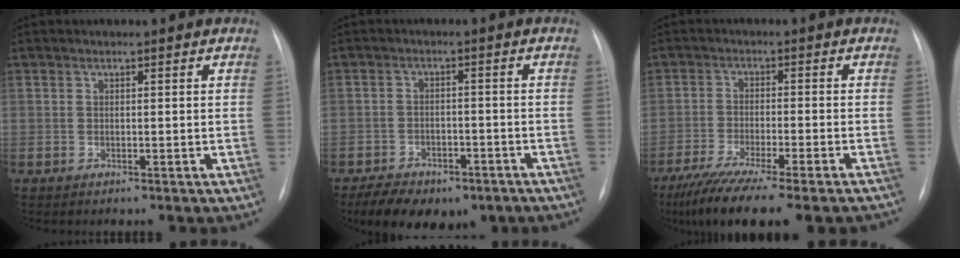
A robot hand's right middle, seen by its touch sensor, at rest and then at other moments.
{"total": 11.4, "force": [-8.1, 5.6, 5.8], "torque": [-0.097, 0.003, -0.115]}
{"total": 15.9, "force": [-12.8, 1.0, 9.4], "torque": [-0.135, -0.039, -0.198]}